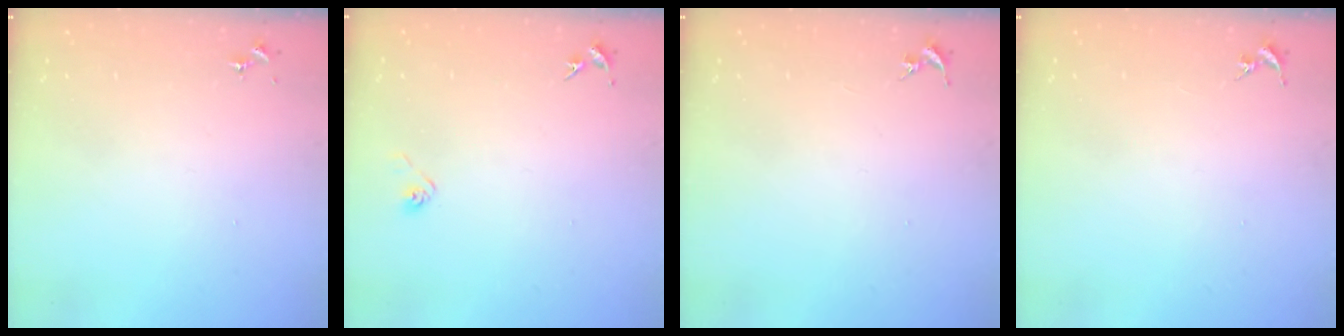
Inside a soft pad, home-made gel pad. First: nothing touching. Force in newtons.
{"total": 2.9, "press": 2.8, "slide": 0.8}
{"total": 0.0}
{"total": 0.0}